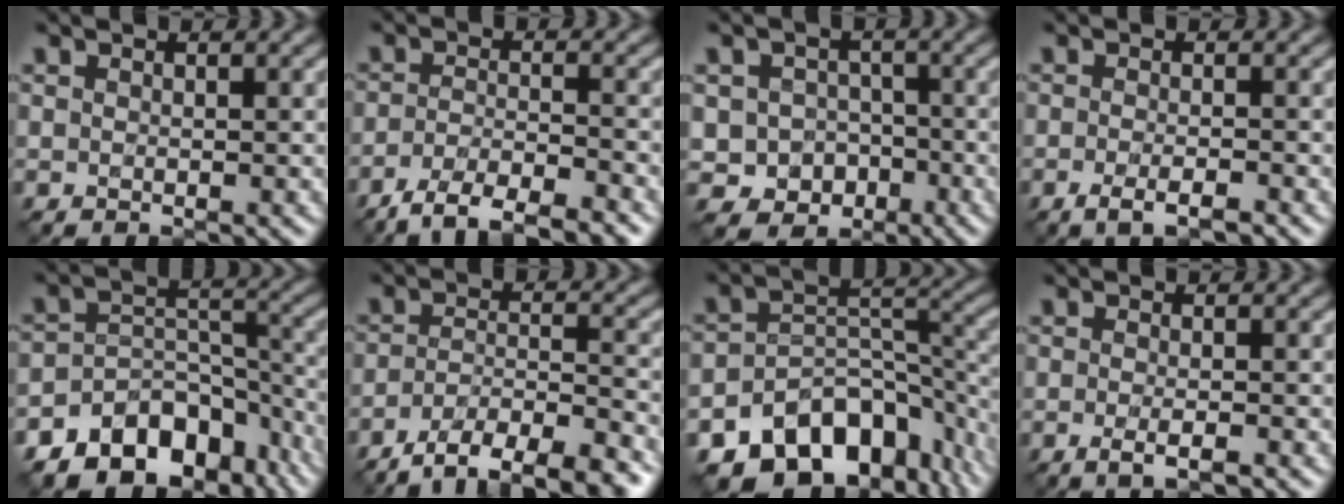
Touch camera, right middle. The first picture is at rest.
{"total": 5.3, "force": [-4.3, 1.0, 3.0], "torque": [-0.047, -0.007, -0.077]}
{"total": 3.8, "force": [-1.5, 3.2, 1.3], "torque": [-0.021, -0.007, -0.026]}
{"total": 2.7, "force": [-1.6, 0.5, 2.1], "torque": [-0.031, -0.006, -0.027]}
{"total": 11.3, "force": [-8.3, 6.7, 3.9], "torque": [-0.052, 0.006, -0.121]}
{"total": 8.4, "force": [-6.5, 2.2, 4.9], "torque": [-0.077, -0.006, -0.104]}
{"total": 13.1, "force": [-8.9, 7.4, 6.1], "torque": [-0.103, -0.019, -0.128]}
{"total": 2.1, "force": [-0.9, 0.4, 1.8], "torque": [-0.024, -0.008, -0.017]}